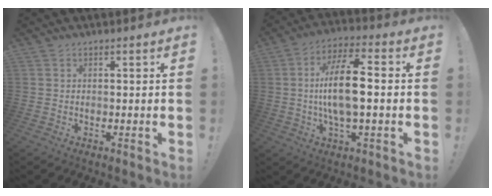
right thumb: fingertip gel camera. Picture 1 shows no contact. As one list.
[{"total": 14.1, "force": [-0.4, 4.8, 13.2], "torque": [-0.244, 0.004, -0.015]}]